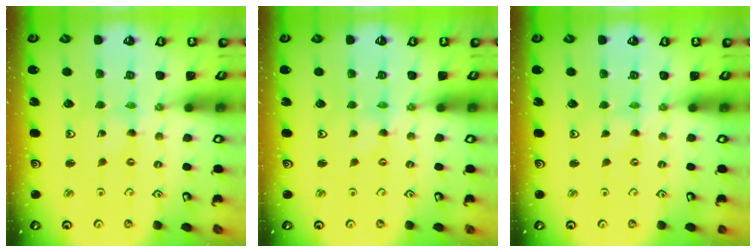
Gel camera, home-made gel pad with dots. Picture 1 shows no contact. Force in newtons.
{"total": 0.9, "press": 0.8, "slide": 0.2}
{"total": 0.0}